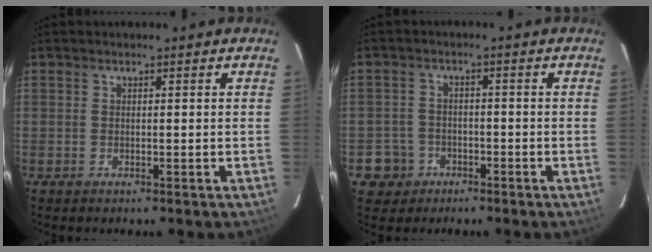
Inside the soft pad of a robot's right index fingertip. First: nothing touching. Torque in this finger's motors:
{"motor_torque": [0.00, -0.03, -0.36, -0.16]}